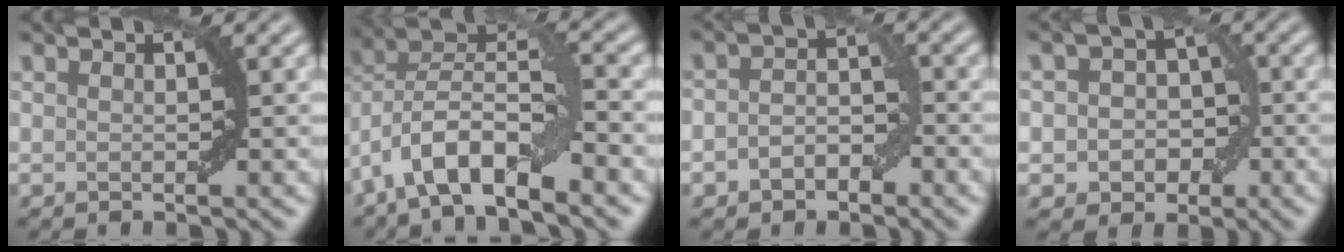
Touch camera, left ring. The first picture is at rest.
{"total": 7.3, "force": [-3.8, 2.8, 5.6], "torque": [-0.099, 0.011, -0.079]}
{"total": 3.1, "force": [-1.3, 2.0, 2.0], "torque": [-0.031, 0.008, -0.025]}
{"total": 4.7, "force": [-0.8, 4.1, 2.1], "torque": [-0.004, 0.009, -0.025]}